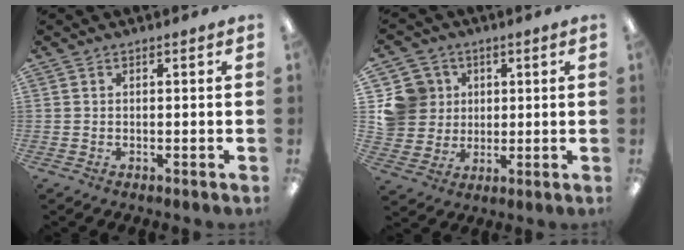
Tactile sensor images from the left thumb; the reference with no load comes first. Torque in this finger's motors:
{"motor_torque": [-0.15, 0.17, 0.00, -0.05, 0.00]}